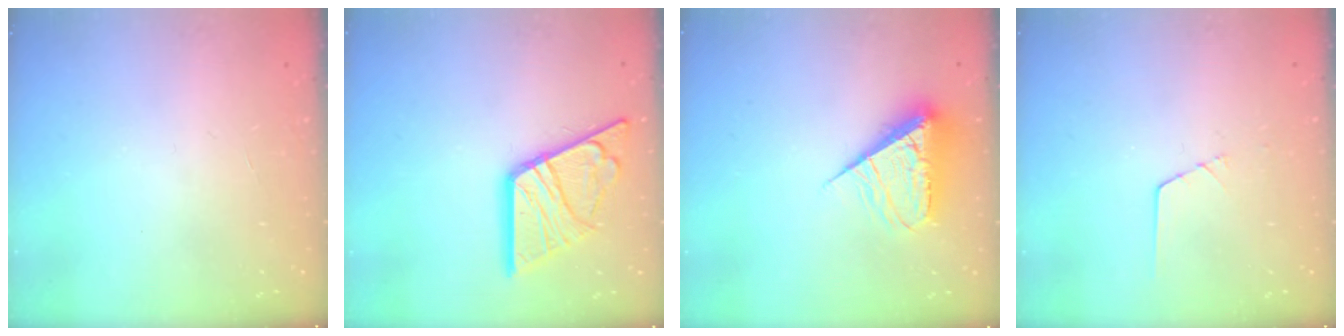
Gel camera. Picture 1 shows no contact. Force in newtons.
{"total": 17.5, "press": 17.4, "slide": 1.8}
{"total": 8.8, "press": 8.8, "slide": 0.9}
{"total": 1.3, "press": 1.3, "slide": 0.2}